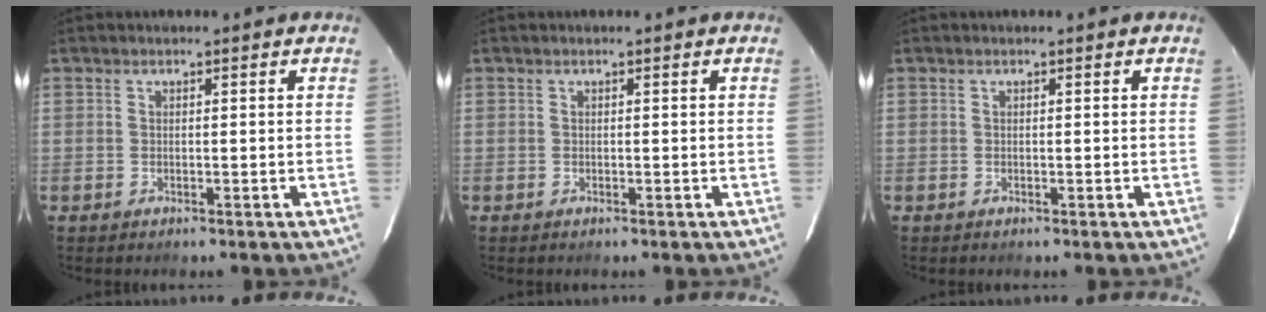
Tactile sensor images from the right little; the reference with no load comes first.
{"total": 0.0}
{"total": 0.0}